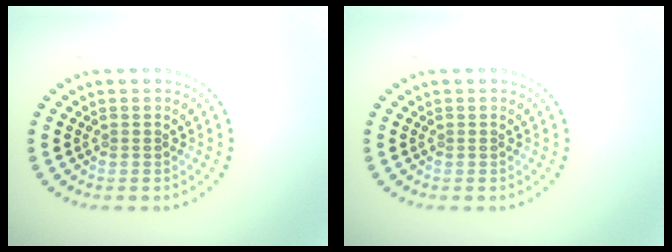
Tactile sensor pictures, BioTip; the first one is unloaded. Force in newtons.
{"total": 0.0}